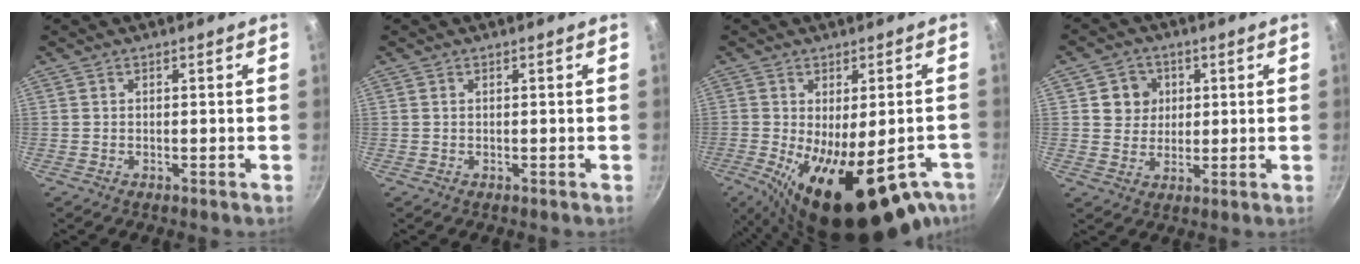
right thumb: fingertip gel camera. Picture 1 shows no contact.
{"total": 0.0}
{"total": 21.5, "force": [-9.7, 8.9, 17.0], "torque": [-0.218, -0.012, -0.118]}
{"total": 6.1, "force": [1.6, 5.7, 1.7], "torque": [0.010, 0.000, 0.024]}